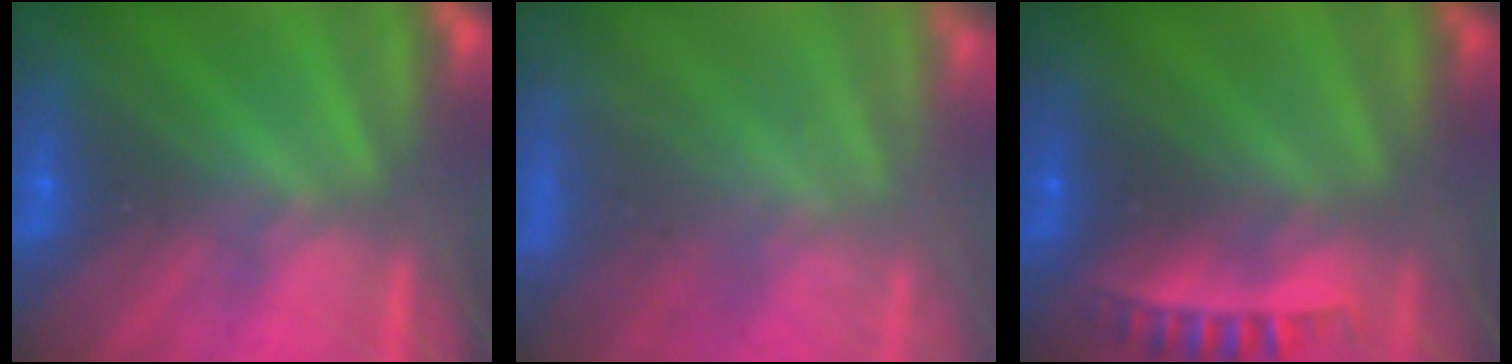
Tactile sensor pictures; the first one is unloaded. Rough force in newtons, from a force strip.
{"total": 10.6}
{"total": 2.4}